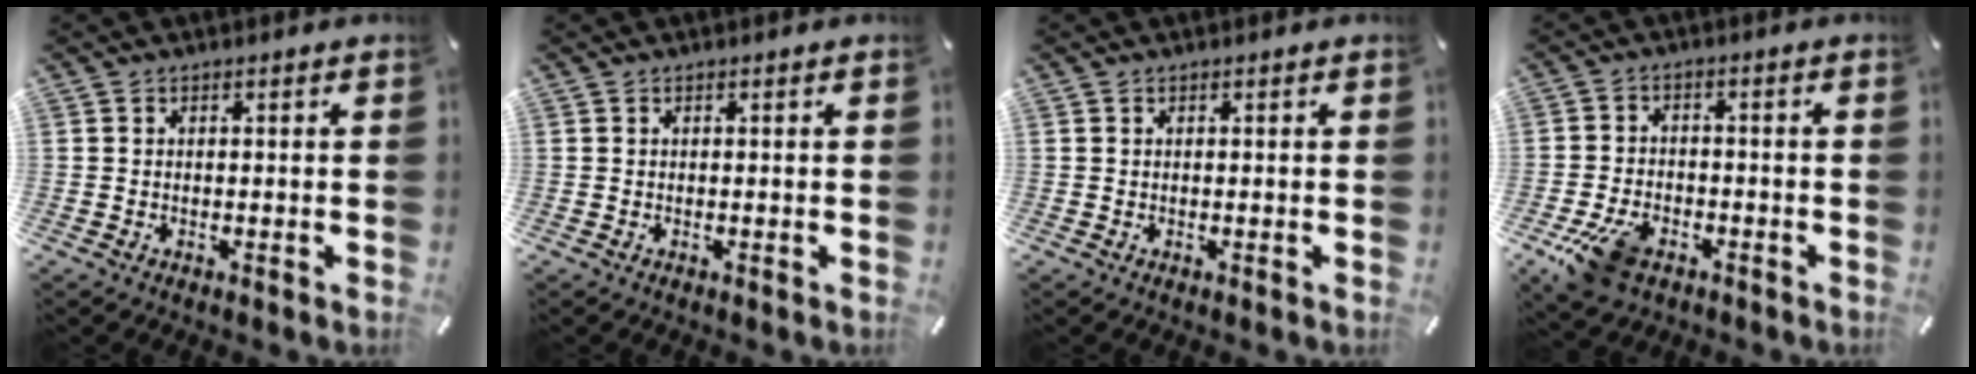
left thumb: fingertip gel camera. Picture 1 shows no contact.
{"total": 0.0}
{"total": 0.0}
{"total": 9.2, "force": [-4.9, 5.6, 5.4], "torque": [-0.114, 0.018, -0.088]}